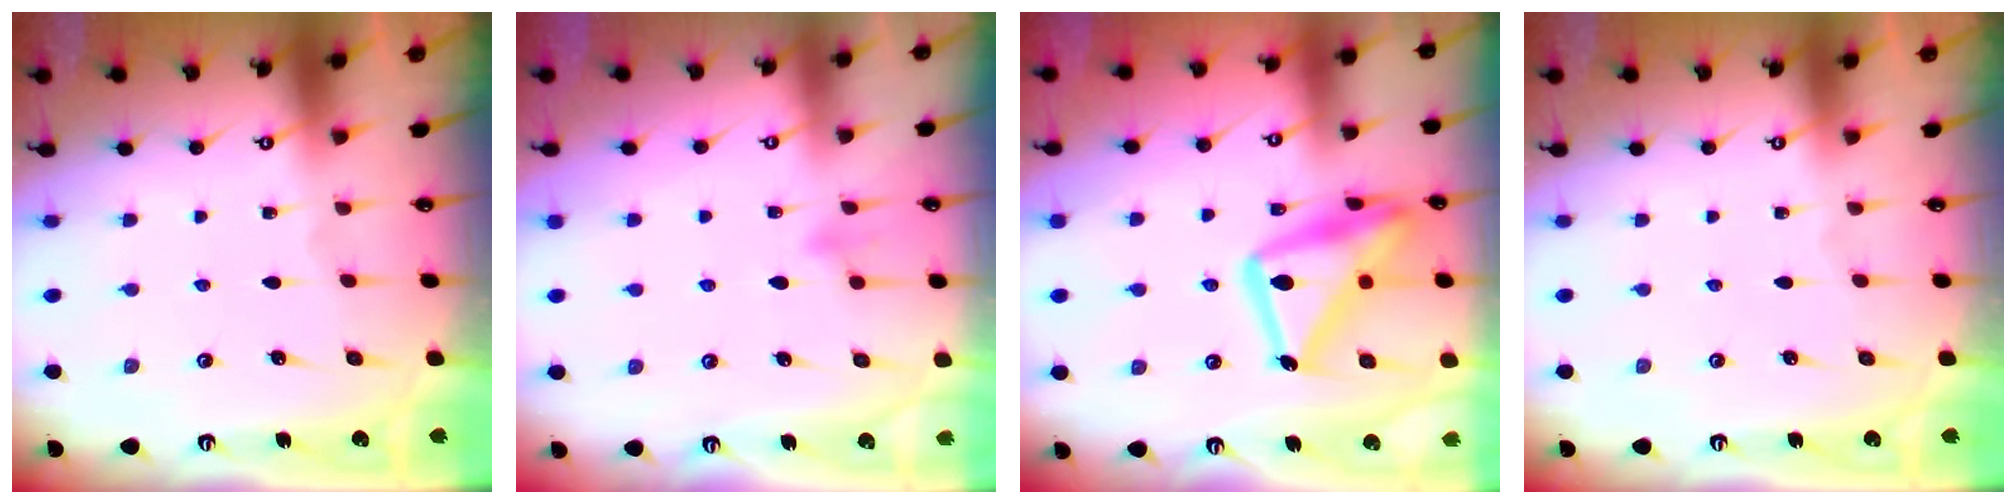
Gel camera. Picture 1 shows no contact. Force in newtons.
{"total": 8.2, "press": 8.1, "slide": 0.6}
{"total": 21.5, "press": 21.4, "slide": 1.8}
{"total": 0.0}